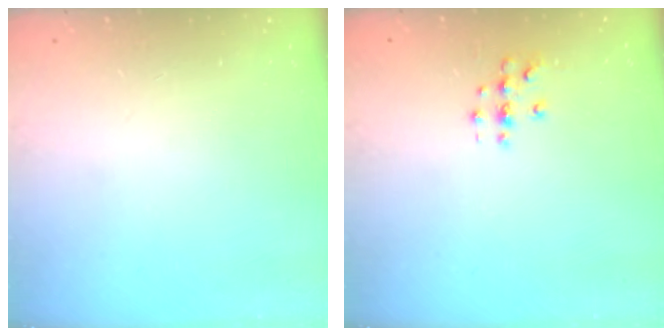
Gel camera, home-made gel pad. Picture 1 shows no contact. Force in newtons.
{"total": 3.6, "press": 3.6, "slide": 0.5}